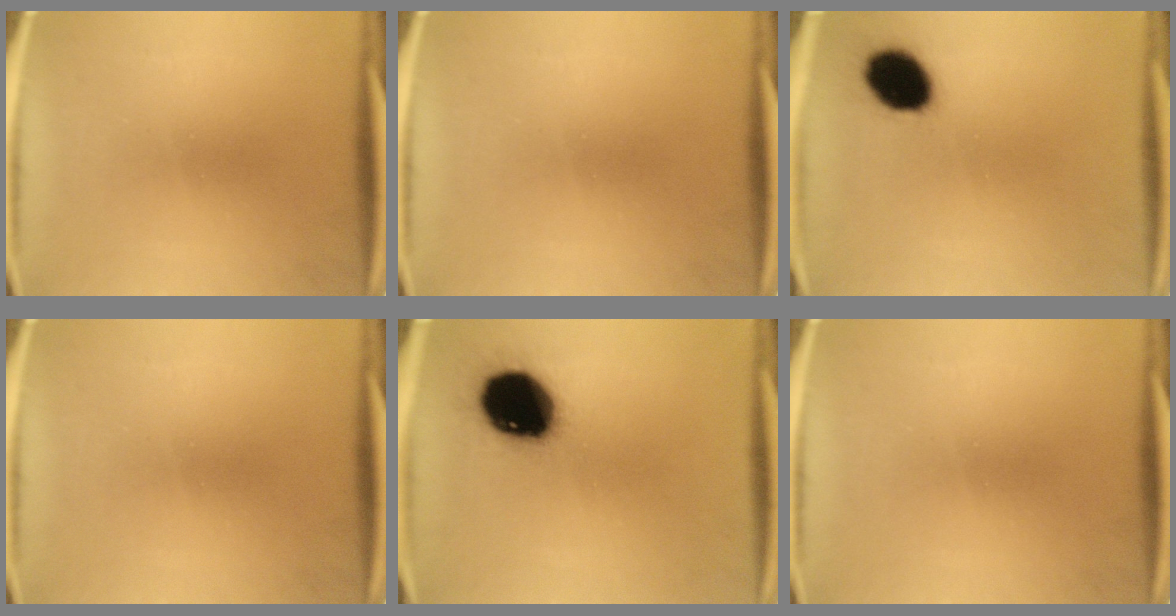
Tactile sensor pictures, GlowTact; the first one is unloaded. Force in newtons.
{"total": 0.0}
{"total": 11.7}
{"total": 0.0}
{"total": 19.7}
{"total": 0.0}